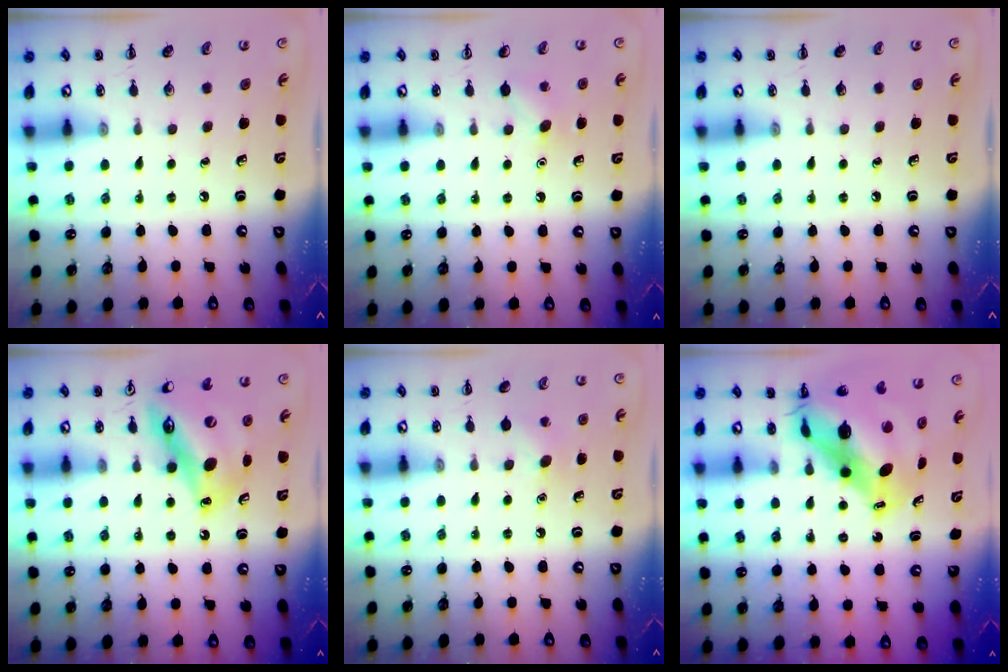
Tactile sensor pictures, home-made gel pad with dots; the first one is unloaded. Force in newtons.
{"total": 5.6, "press": 5.4, "slide": 1.7}
{"total": 0.0}
{"total": 14.9, "press": 14.4, "slide": 3.7}
{"total": 5.4, "press": 5.3, "slide": 1.0}
{"total": 12.4, "press": 11.7, "slide": 3.9}